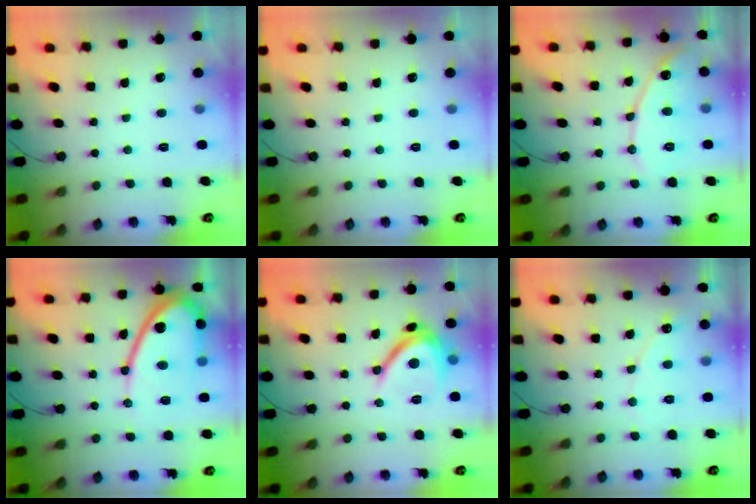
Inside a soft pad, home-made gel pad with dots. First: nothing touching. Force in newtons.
{"total": 0.0}
{"total": 11.6, "press": 11.6, "slide": 1.0}
{"total": 15.3, "press": 15.2, "slide": 1.4}
{"total": 10.0, "press": 10.0, "slide": 0.9}
{"total": 5.4, "press": 5.4, "slide": 0.4}